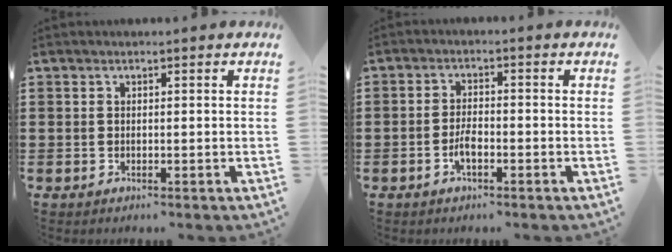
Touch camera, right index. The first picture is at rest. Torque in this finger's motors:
{"motor_torque": [1.24, 0.89, 0.24, 0.10]}